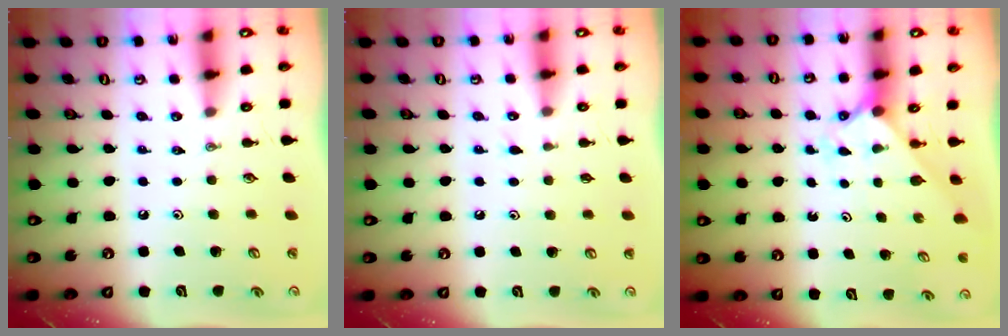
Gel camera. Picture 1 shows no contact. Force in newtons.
{"total": 6.4, "press": 6.3, "slide": 0.6}
{"total": 1.9, "press": 1.9, "slide": 0.2}